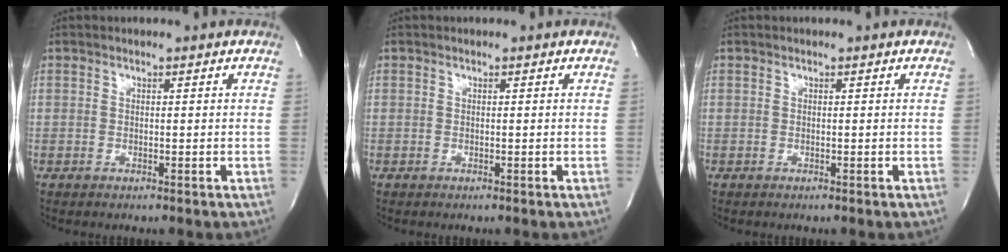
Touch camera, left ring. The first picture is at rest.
{"total": 0.0}
{"total": 0.0}